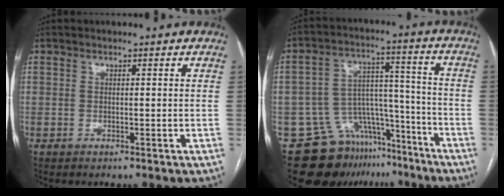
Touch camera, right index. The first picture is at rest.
{"total": 14.1, "force": [-11.3, 8.1, 2.8], "torque": [-0.033, 0.075, -0.166]}